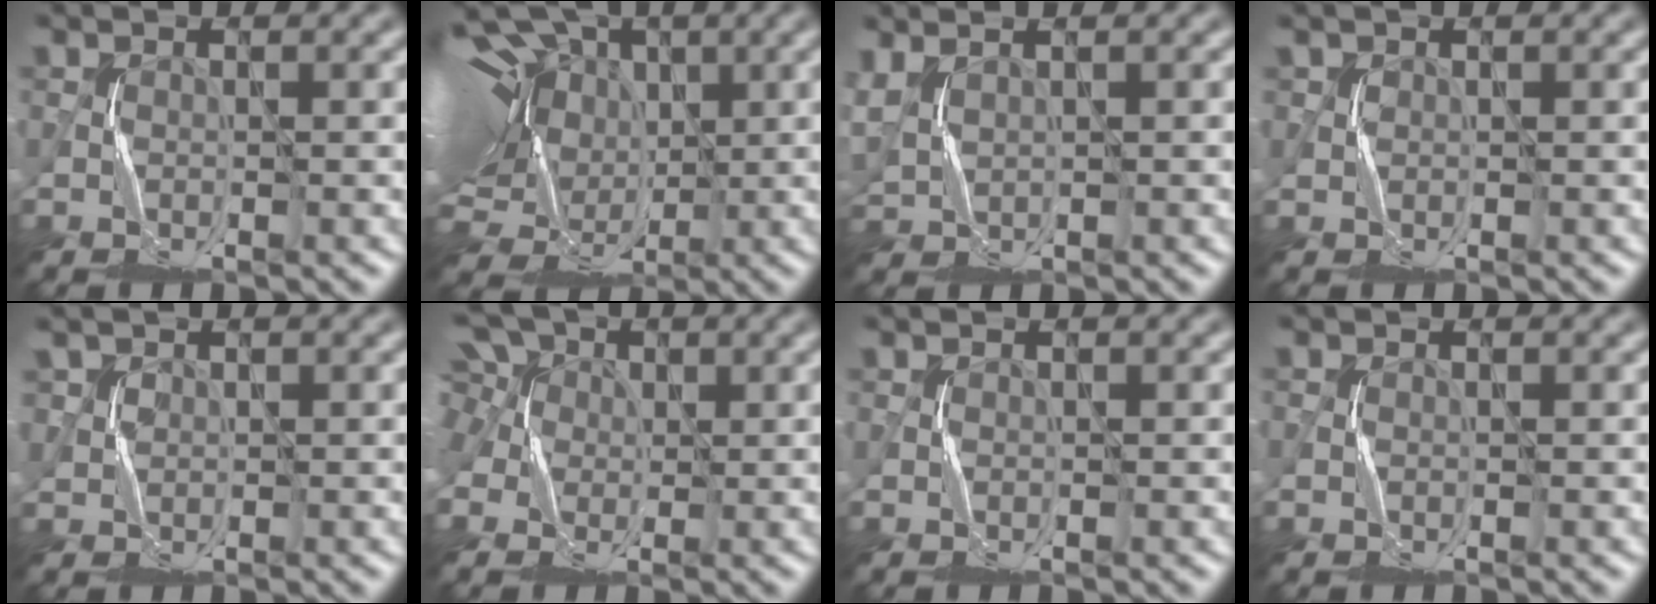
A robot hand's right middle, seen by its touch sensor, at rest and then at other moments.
{"total": 18.3, "force": [4.0, 12.8, 12.6], "torque": [-0.241, 0.044, 0.027]}
{"total": 3.0, "force": [1.9, 1.4, 1.9], "torque": [-0.063, 0.010, 0.044]}
{"total": 0.7, "force": [0.5, 0.5, 0.1], "torque": [-0.004, 0.002, 0.015]}
{"total": 1.4, "force": [0.9, 1.0, 0.3], "torque": [-0.009, 0.003, 0.023]}
{"total": 7.6, "force": [2.7, 6.0, 3.8], "torque": [-0.086, 0.031, 0.026]}
{"total": 0.0}
{"total": 0.0}